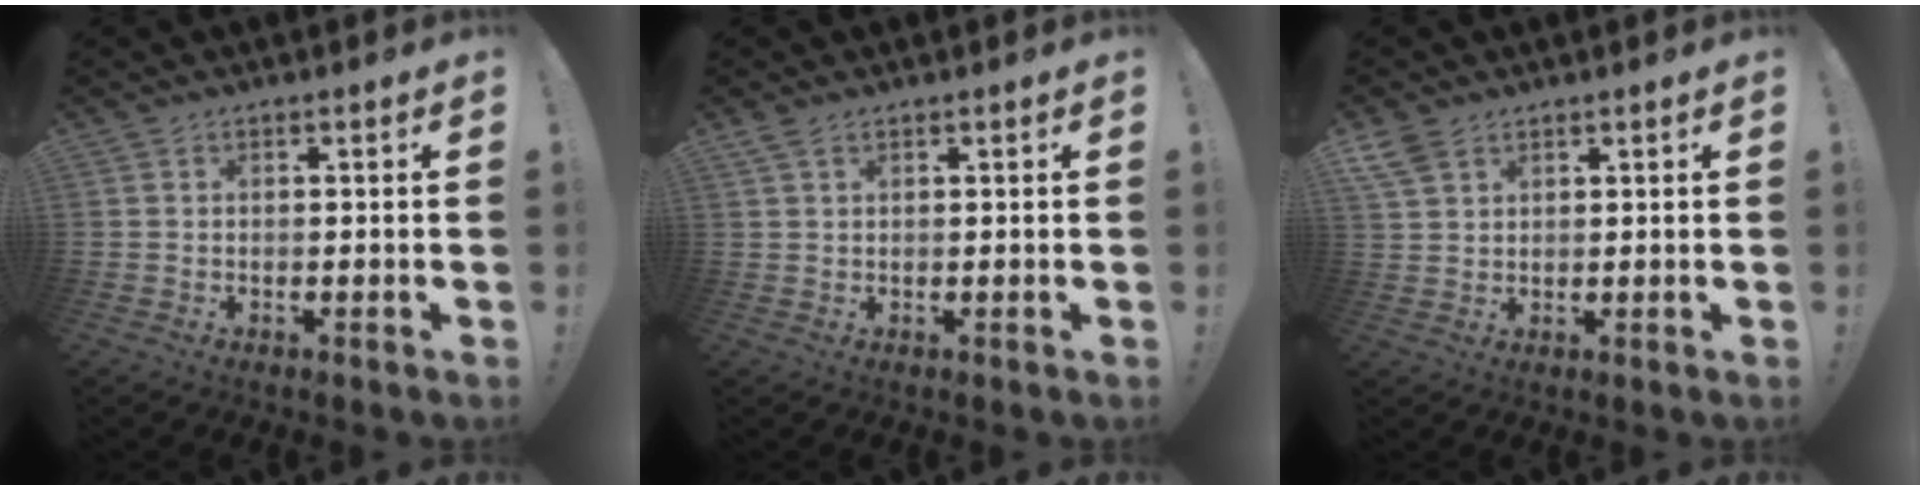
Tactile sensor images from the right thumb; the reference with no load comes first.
{"total": 1.9, "force": [1.3, 0.8, 1.1], "torque": [-0.017, -0.003, 0.024]}
{"total": 4.9, "force": [3.2, 2.8, 2.3], "torque": [-0.043, -0.012, 0.064]}